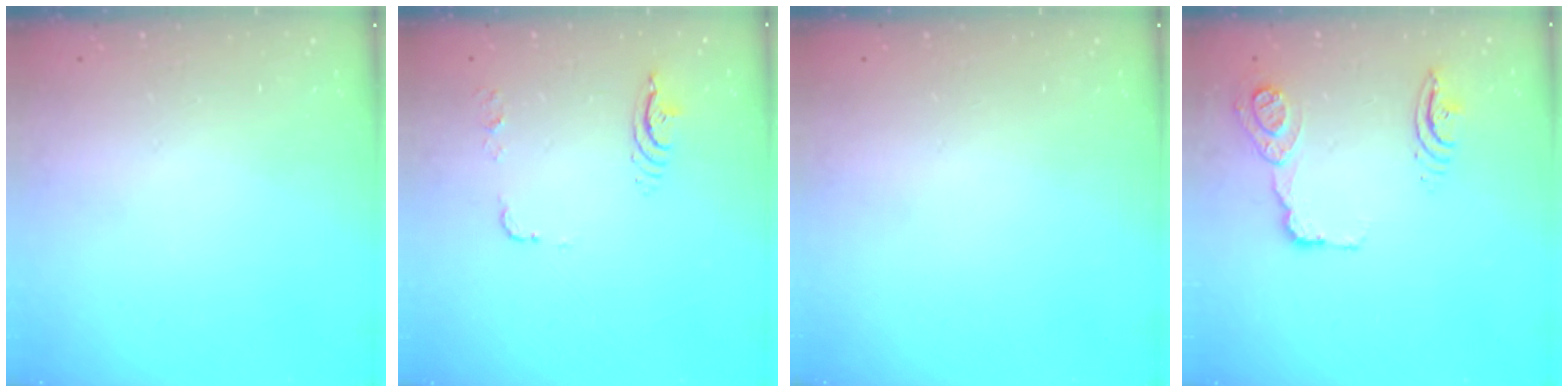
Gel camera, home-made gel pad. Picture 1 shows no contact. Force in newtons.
{"total": 8.3, "press": 8.3, "slide": 0.8}
{"total": 0.0}
{"total": 21.3, "press": 16.2, "slide": 13.8}